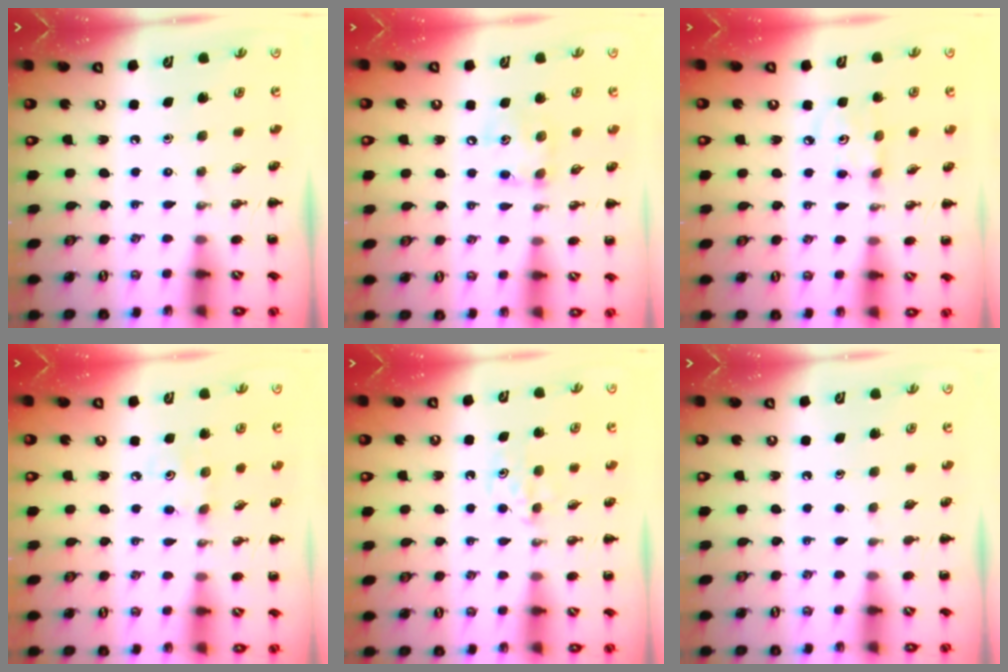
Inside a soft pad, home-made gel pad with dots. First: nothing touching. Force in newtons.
{"total": 7.5, "press": 7.4, "slide": 0.9}
{"total": 3.5, "press": 3.4, "slide": 0.9}
{"total": 4.9, "press": 4.8, "slide": 1.1}
{"total": 5.0, "press": 4.8, "slide": 1.5}
{"total": 0.8, "press": 0.8, "slide": 0.1}